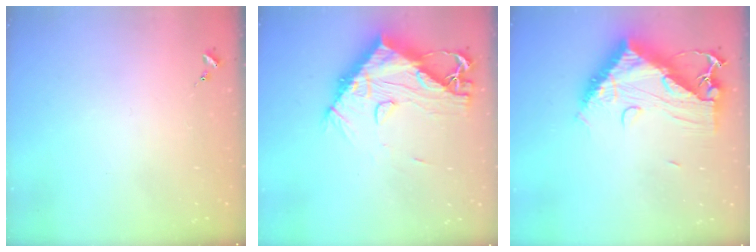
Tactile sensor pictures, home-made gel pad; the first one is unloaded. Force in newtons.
{"total": 18.4, "press": 18.3, "slide": 1.6}
{"total": 15.7, "press": 15.6, "slide": 1.5}